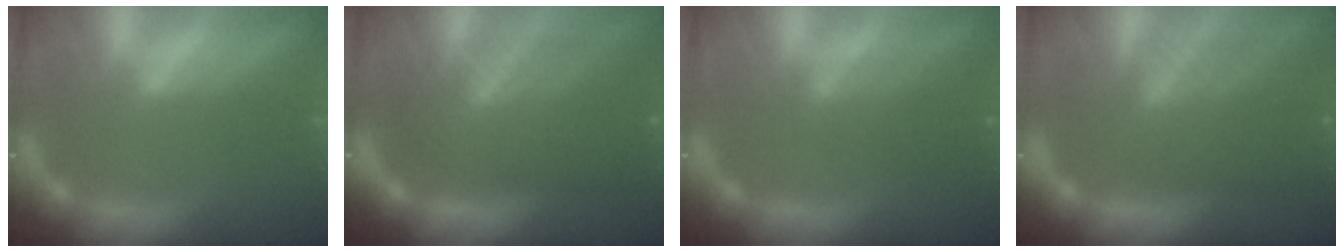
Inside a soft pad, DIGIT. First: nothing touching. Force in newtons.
{"total": 8.5}
{"total": 3.5}
{"total": 7.6}